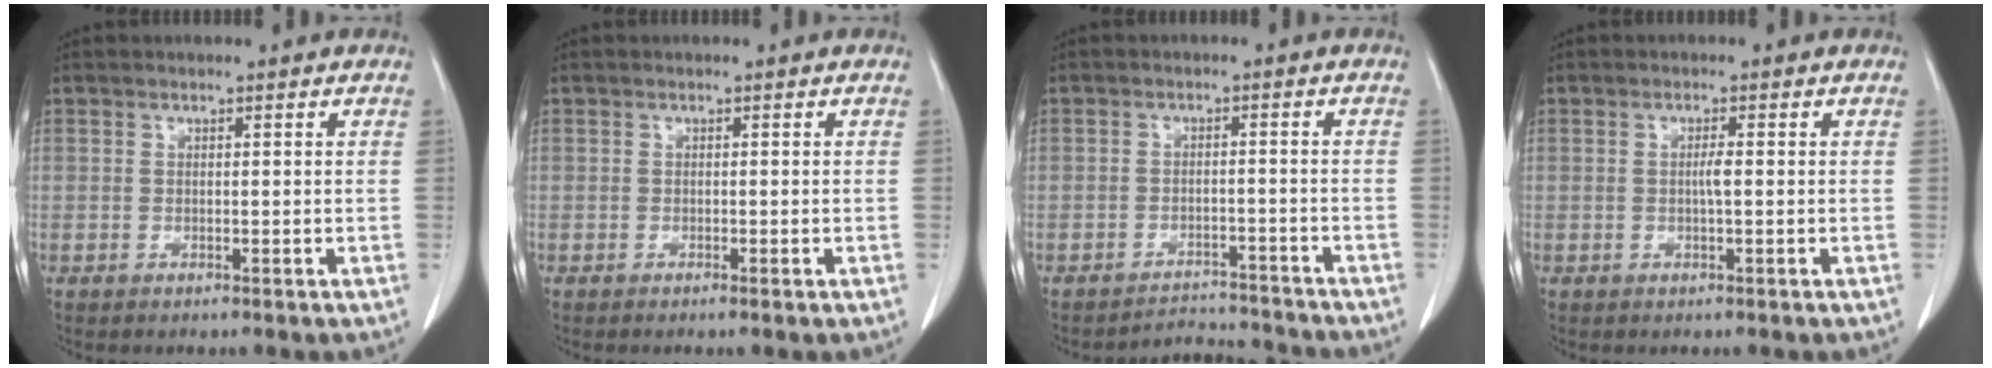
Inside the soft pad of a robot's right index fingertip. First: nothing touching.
{"total": 0.5, "force": [-0.4, 0.0, 0.4], "torque": [-0.010, 0.000, -0.004]}
{"total": 5.0, "force": [-4.8, 0.7, -1.3], "torque": [0.023, 0.020, -0.068]}
{"total": 1.5, "force": [-0.1, 0.0, 1.5], "torque": [-0.028, 0.000, -0.001]}